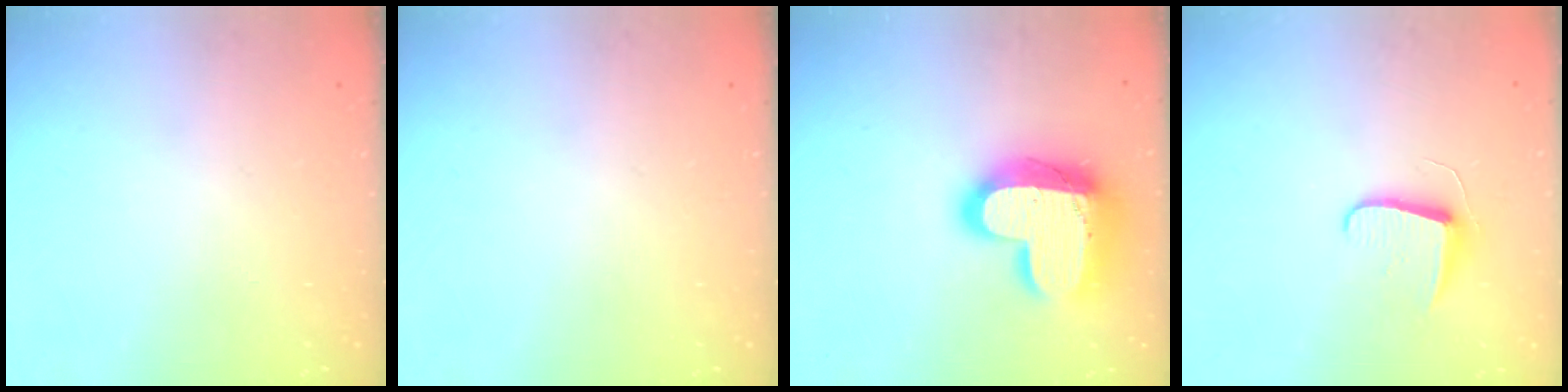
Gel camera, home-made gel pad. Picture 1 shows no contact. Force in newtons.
{"total": 0.0}
{"total": 20.0, "press": 20.0, "slide": 1.6}
{"total": 7.1, "press": 7.1, "slide": 0.7}